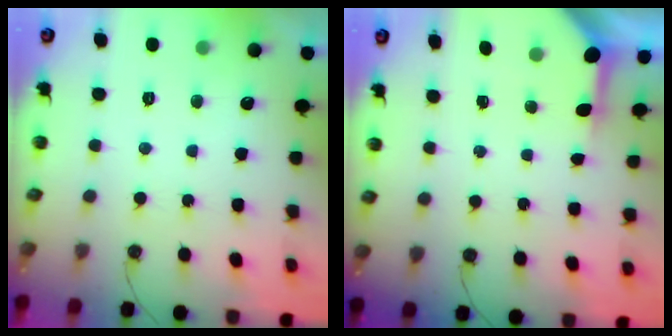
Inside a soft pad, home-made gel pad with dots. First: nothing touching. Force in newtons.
{"total": 3.4, "press": 3.3, "slide": 0.4}